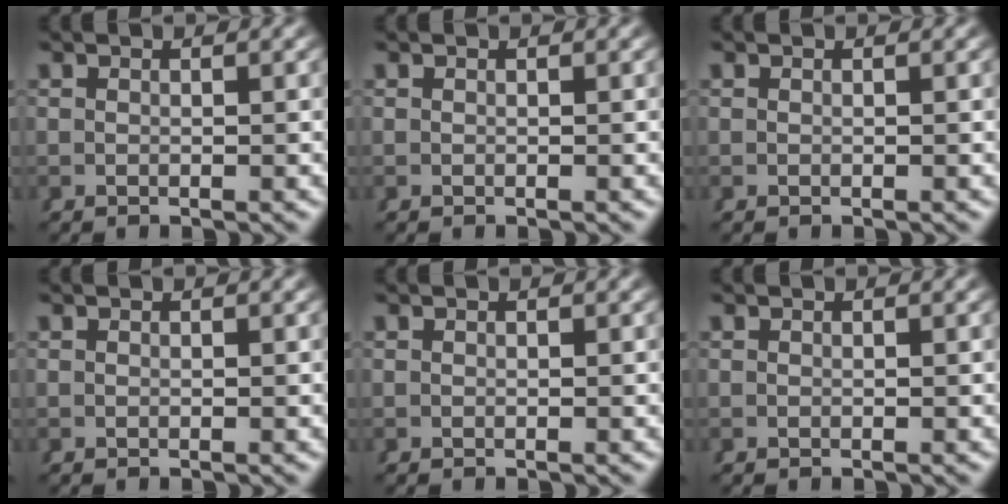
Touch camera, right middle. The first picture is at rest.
{"total": 0.0}
{"total": 0.0}
{"total": 0.0}
{"total": 0.0}
{"total": 0.0}